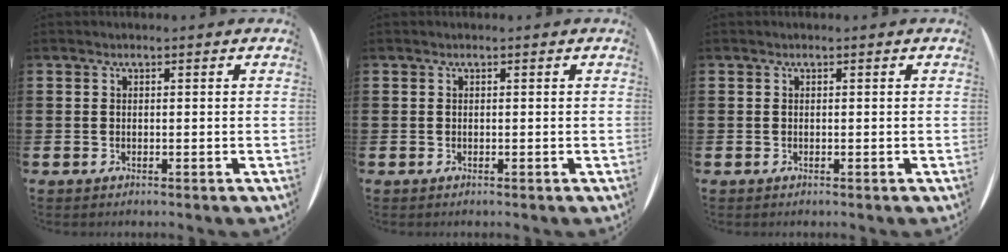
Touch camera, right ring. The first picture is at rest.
{"total": 0.0}
{"total": 0.0}